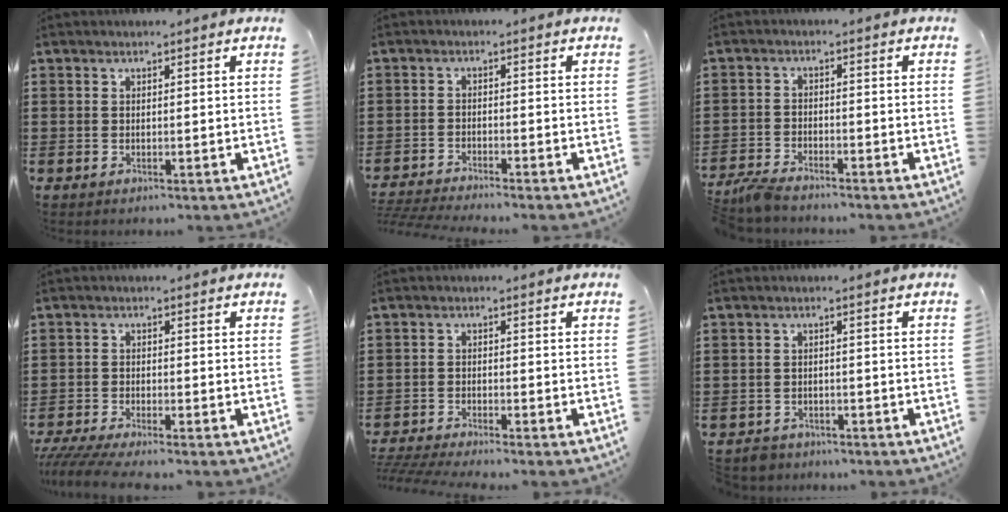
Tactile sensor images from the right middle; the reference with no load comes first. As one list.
[{"total": 2.6, "force": [-2.6, -0.2, 0.6], "torque": [-0.018, -0.004, -0.055]}, {"total": 3.3, "force": [-3.2, 0.5, 0.9], "torque": [-0.031, 0.001, -0.069]}, {"total": 3.1, "force": [-2.8, 0.0, 1.3], "torque": [-0.038, -0.012, -0.060]}, {"total": 3.0, "force": [-2.9, -0.2, 0.9], "torque": [-0.029, -0.009, -0.064]}, {"total": 2.1, "force": [-2.0, 0.5, -0.2], "torque": [-0.004, 0.000, -0.046]}]